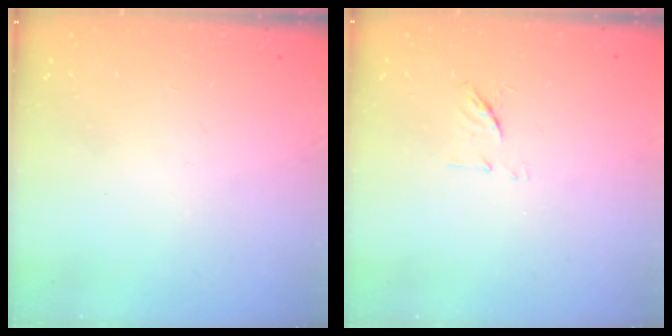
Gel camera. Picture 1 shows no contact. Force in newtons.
{"total": 6.8, "press": 6.6, "slide": 1.2}